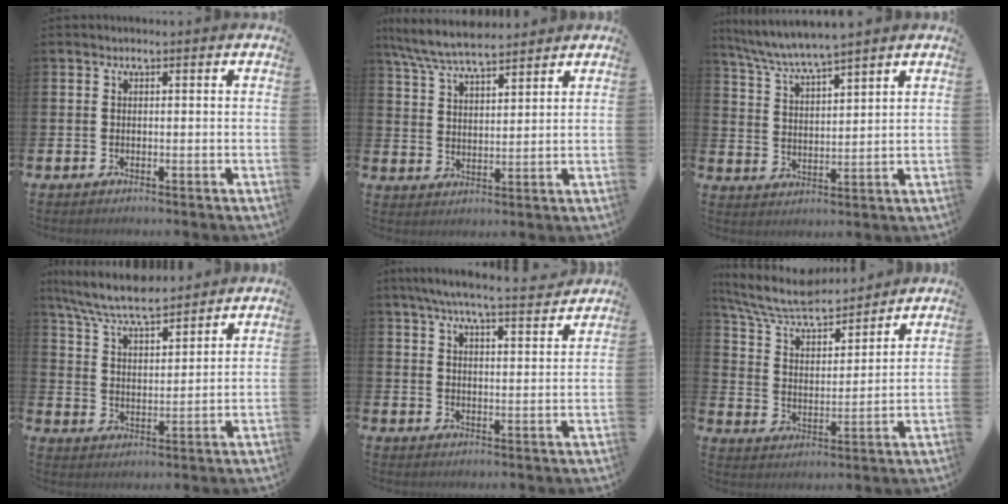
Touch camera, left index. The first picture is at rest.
{"total": 6.6, "force": [6.1, 1.2, 2.2], "torque": [-0.066, -0.023, 0.111]}
{"total": 5.8, "force": [5.6, -0.3, 1.3], "torque": [-0.049, -0.031, 0.099]}
{"total": 7.0, "force": [6.5, 0.8, 2.5], "torque": [-0.074, -0.035, 0.118]}
{"total": 6.6, "force": [6.1, 0.3, 2.5], "torque": [-0.053, -0.036, 0.105]}
{"total": 7.6, "force": [6.9, 1.7, 2.7], "torque": [-0.088, -0.047, 0.121]}